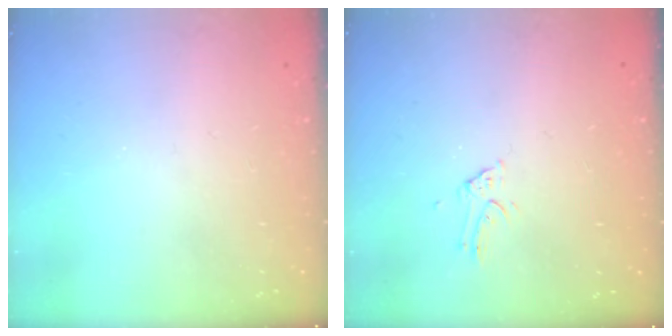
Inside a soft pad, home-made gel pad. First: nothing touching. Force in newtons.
{"total": 1.6, "press": 1.5, "slide": 0.1}